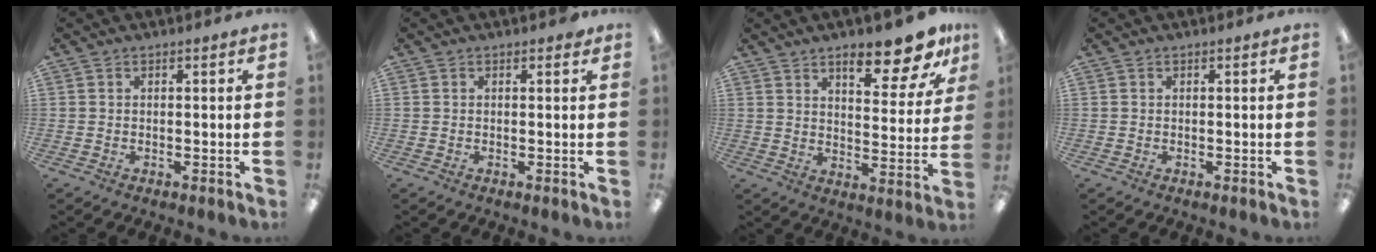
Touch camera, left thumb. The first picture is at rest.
{"total": 0.7, "force": [0.5, 0.3, 0.3], "torque": [0.000, -0.002, 0.006]}
{"total": 14.5, "force": [10.2, 4.3, 9.3], "torque": [-0.115, -0.063, 0.164]}
{"total": 0.0}